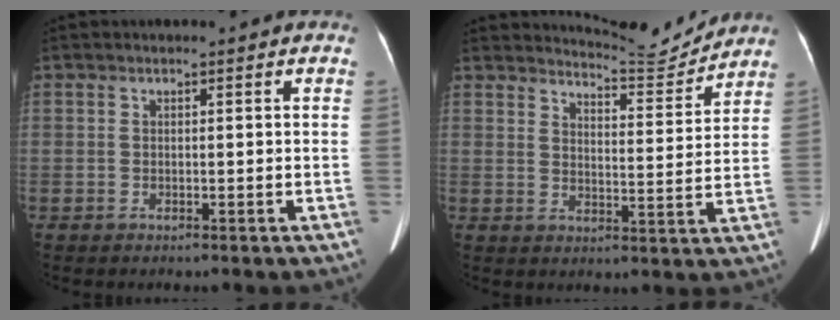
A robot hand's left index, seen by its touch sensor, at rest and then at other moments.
{"total": 7.5, "force": [7.5, -0.4, -0.6], "torque": [-0.003, -0.020, 0.108]}